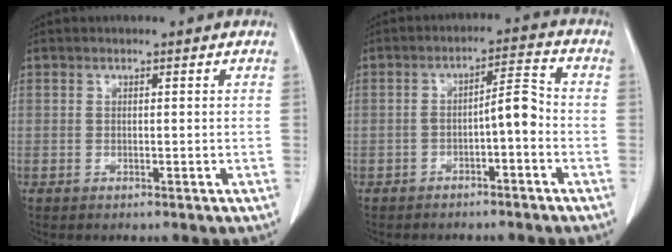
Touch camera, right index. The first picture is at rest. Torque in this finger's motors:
{"motor_torque": [0.77, -0.46, 0.39, 0.09]}